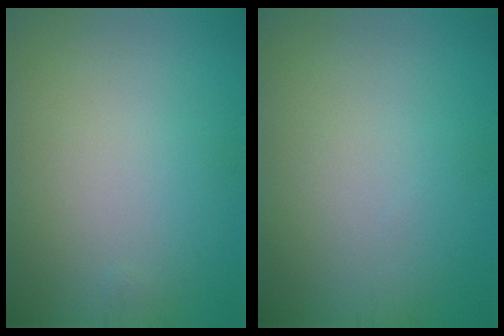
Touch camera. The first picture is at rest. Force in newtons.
{"total": 0.0}